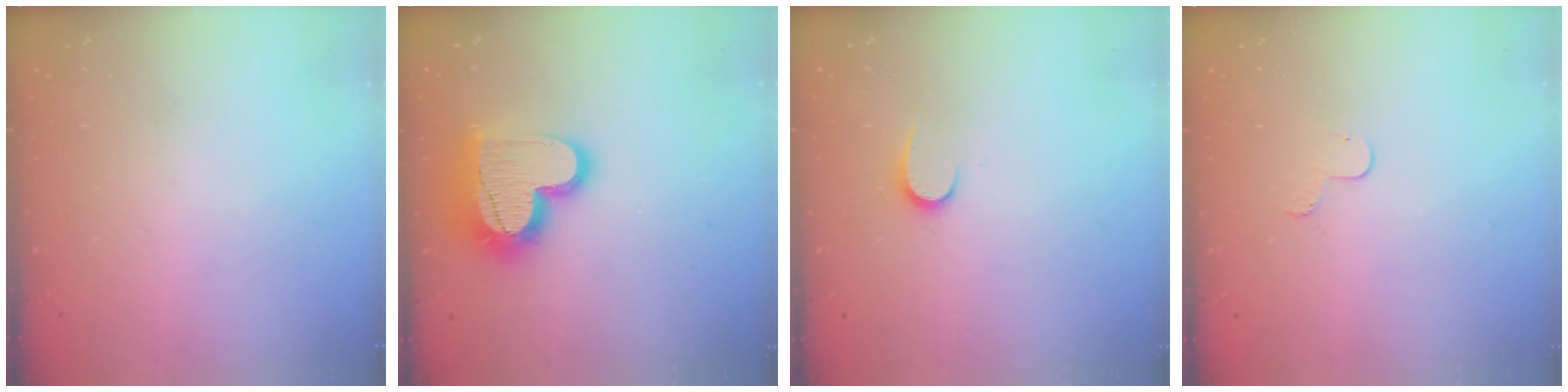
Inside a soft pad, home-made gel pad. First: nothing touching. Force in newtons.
{"total": 18.9, "press": 18.9, "slide": 1.4}
{"total": 5.6, "press": 5.5, "slide": 0.6}
{"total": 4.8, "press": 4.8, "slide": 0.5}